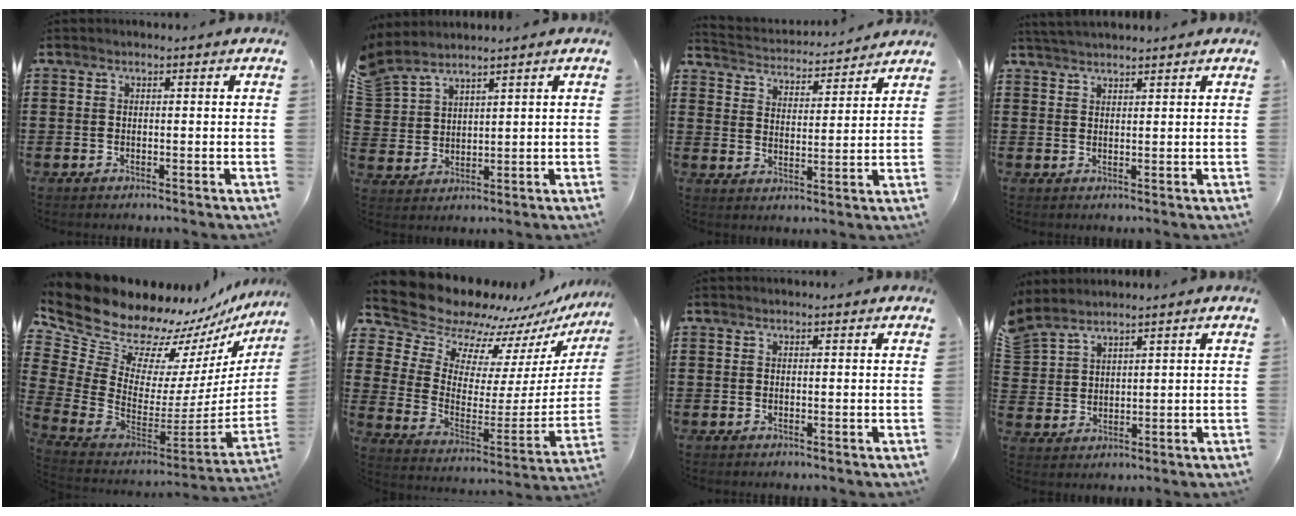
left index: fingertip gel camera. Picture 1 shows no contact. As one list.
[{"total": 3.6, "force": [3.3, 1.4, 0.3], "torque": [-0.026, -0.013, 0.059]}, {"total": 3.4, "force": [3.4, 0.0, -0.3], "torque": [-0.018, -0.029, 0.052]}, {"total": 2.2, "force": [2.2, -0.1, 0.3], "torque": [-0.011, 0.000, 0.042]}, {"total": 11.7, "force": [10.1, 5.5, 2.3], "torque": [-0.116, -0.104, 0.181]}, {"total": 11.7, "force": [11.0, 3.6, 1.5], "torque": [-0.091, -0.090, 0.195]}, {"total": 0.0}, {"total": 3.2, "force": [2.9, 1.4, 0.3], "torque": [-0.022, -0.007, 0.053]}]